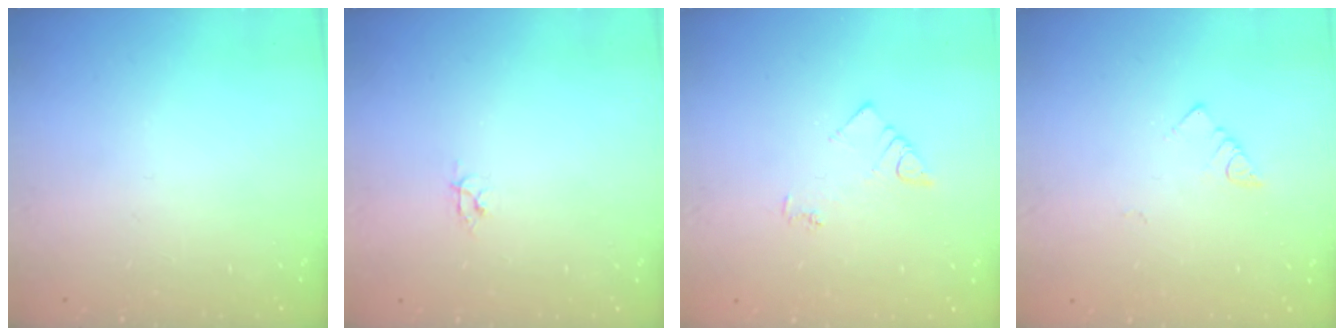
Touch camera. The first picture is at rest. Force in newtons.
{"total": 3.6, "press": 3.6, "slide": 0.5}
{"total": 4.3, "press": 4.2, "slide": 0.6}
{"total": 2.7, "press": 2.7, "slide": 0.4}